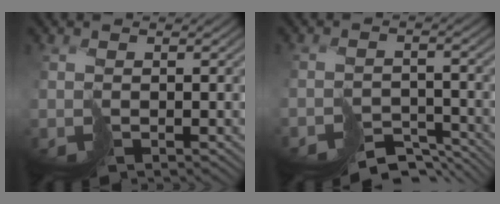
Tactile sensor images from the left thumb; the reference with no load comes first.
{"total": 6.5, "force": [-6.3, 1.5, 0.7], "torque": [-0.001, -0.010, -0.091]}